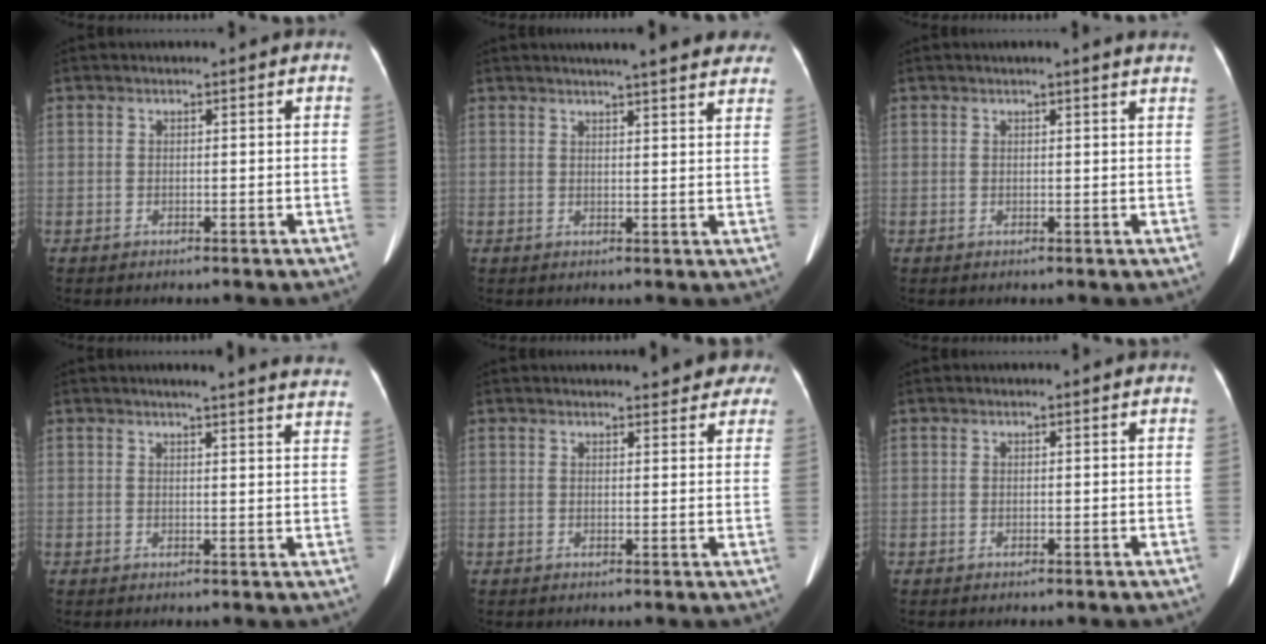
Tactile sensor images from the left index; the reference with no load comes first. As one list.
[{"total": 16.0, "force": [14.1, 2.3, 7.2], "torque": [-0.085, 0.011, 0.158]}, {"total": 4.5, "force": [4.1, 0.2, 1.8], "torque": [-0.020, 0.008, 0.030]}, {"total": 17.0, "force": [15.9, 0.6, 6.1], "torque": [-0.067, -0.046, 0.167]}, {"total": 9.7, "force": [8.6, 2.8, 3.6], "torque": [-0.021, 0.003, 0.079]}, {"total": 0.0}]